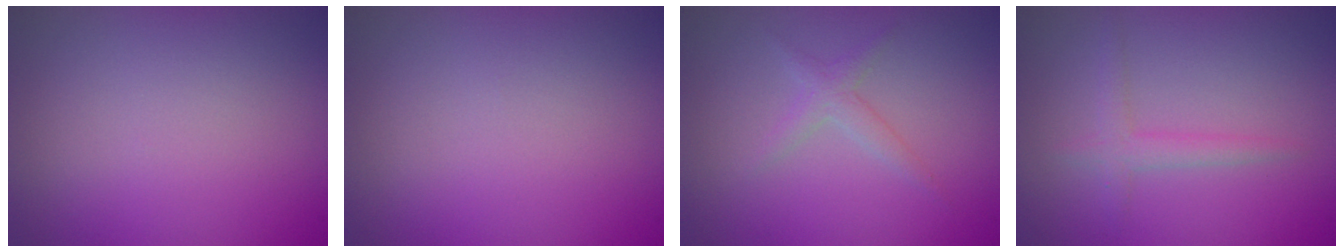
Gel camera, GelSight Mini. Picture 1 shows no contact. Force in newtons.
{"total": 0.0}
{"total": 1.4, "press": 1.4, "slide": 0.0}
{"total": 1.7, "press": 1.7, "slide": 0.1}